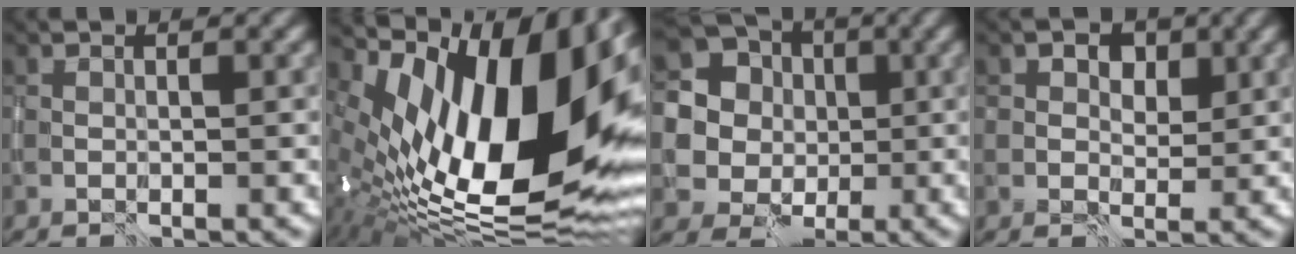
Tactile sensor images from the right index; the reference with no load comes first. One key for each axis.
{"total": 19.5, "fx": 4.0, "fy": 9.1, "fz": 16.8, "tx": -0.281, "ty": 0.020, "tz": 0.054}
{"total": 15.9, "fx": 3.4, "fy": 14.8, "fz": 4.7, "tx": -0.146, "ty": 0.013, "tz": 0.046}
{"total": 4.2, "fx": 1.7, "fy": 3.1, "fz": 2.3, "tx": -0.034, "ty": -0.001, "tz": 0.021}